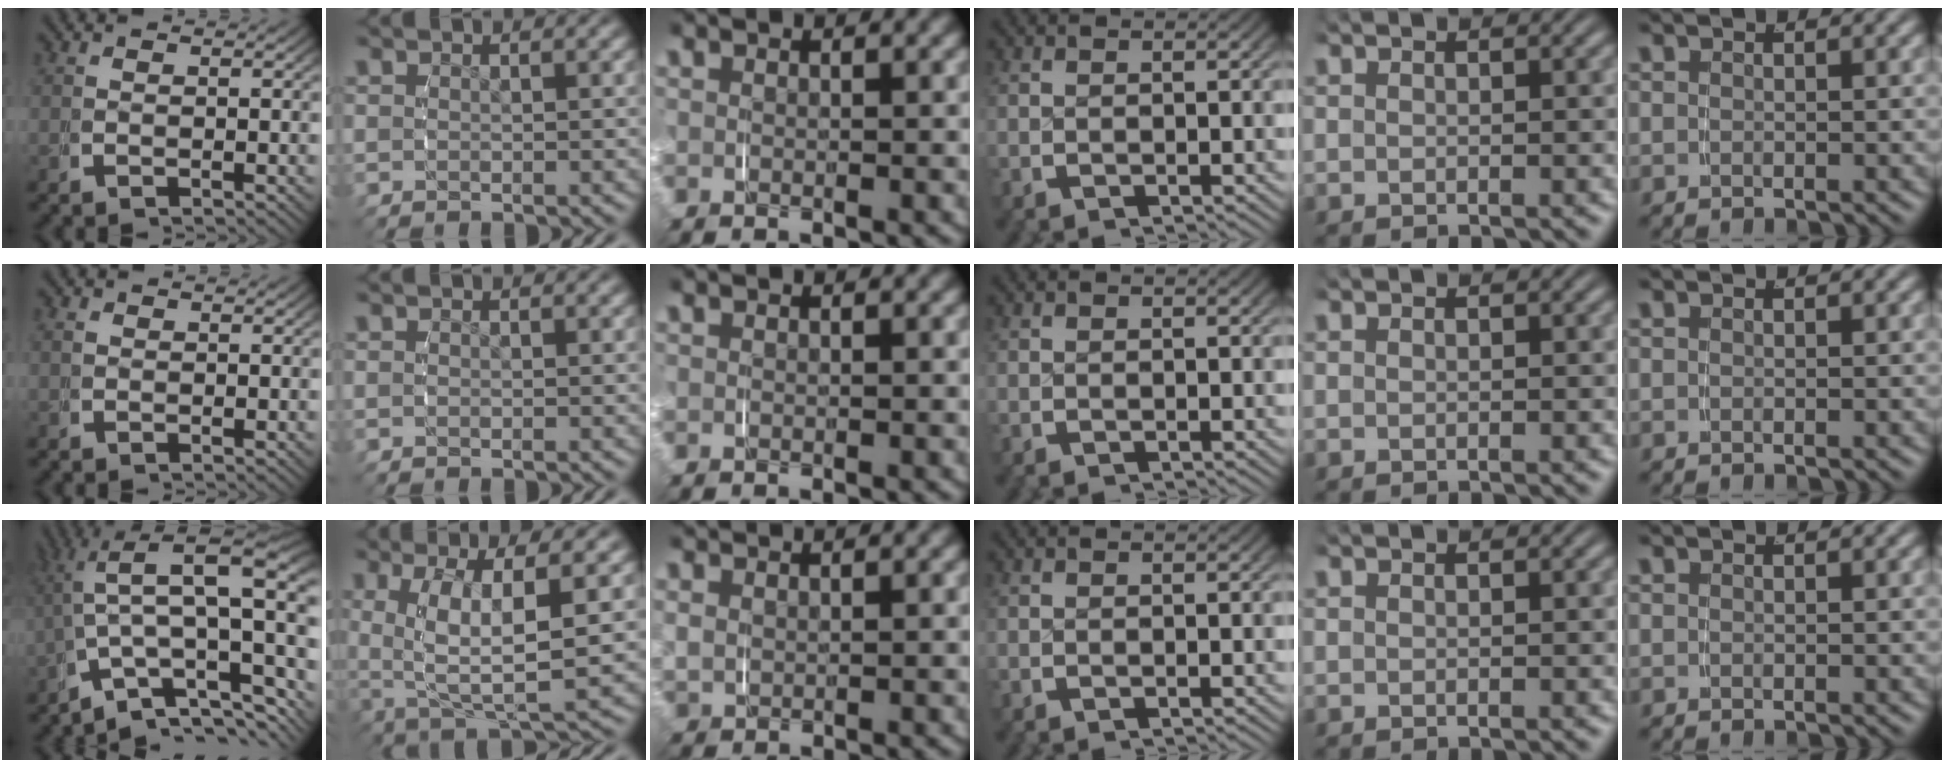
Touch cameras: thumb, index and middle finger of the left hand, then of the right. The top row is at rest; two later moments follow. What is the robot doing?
{"motion": "grasp_and_lifting", "object": "shirt"}